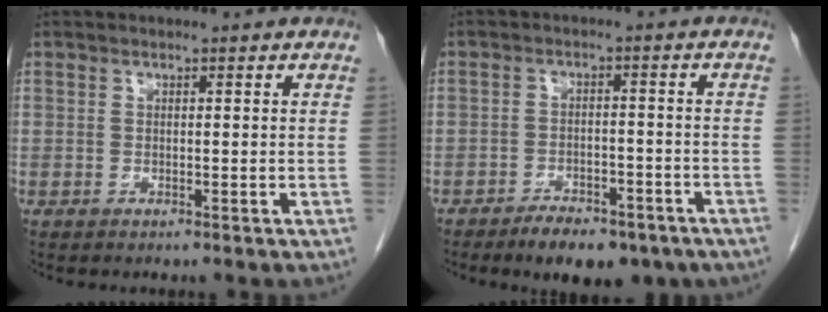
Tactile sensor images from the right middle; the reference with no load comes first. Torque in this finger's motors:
{"motor_torque": [1.06, -1.05, 0.12, 0.03]}